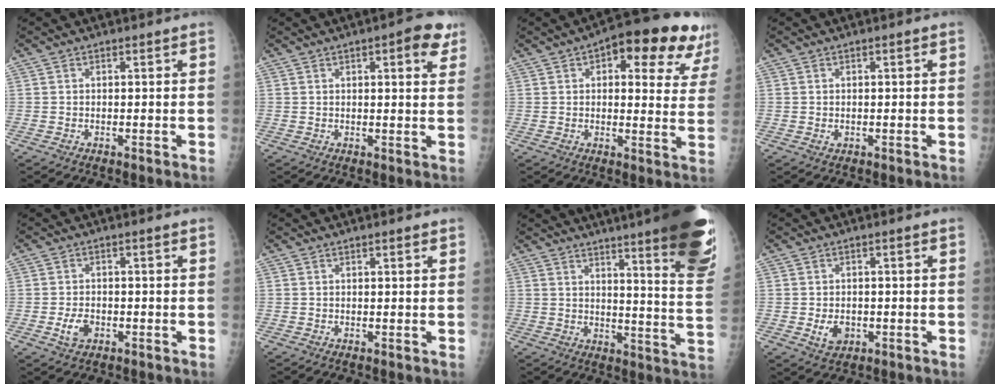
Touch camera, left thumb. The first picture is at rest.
{"total": 6.2, "force": [3.1, 1.9, 5.1], "torque": [-0.049, -0.008, 0.032]}
{"total": 17.7, "force": [9.9, 7.6, 12.5], "torque": [-0.116, -0.013, 0.111]}
{"total": 1.1, "force": [0.0, 0.7, 0.9], "torque": [-0.009, 0.005, 0.002]}
{"total": 3.6, "force": [-1.3, 2.3, 2.4], "torque": [-0.043, 0.008, -0.020]}
{"total": 1.1, "force": [0.6, 0.2, 0.9], "torque": [-0.014, 0.000, 0.008]}
{"total": 22.5, "force": [14.8, 2.3, 16.8], "torque": [-0.197, -0.090, 0.185]}
{"total": 3.9, "force": [-1.0, 2.8, 2.6], "torque": [-0.033, 0.003, -0.008]}